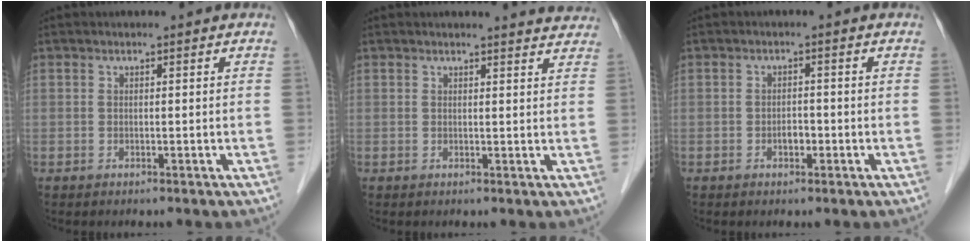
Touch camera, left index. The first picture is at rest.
{"total": 5.1, "force": [5.1, 0.3, 0.6], "torque": [-0.007, -0.012, 0.035]}
{"total": 1.6, "force": [-0.7, 0.9, 1.1], "torque": [-0.018, 0.004, -0.011]}